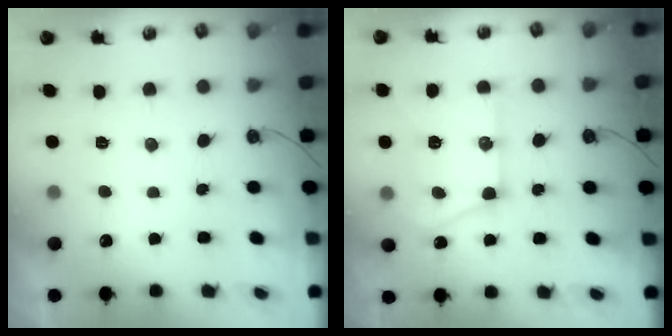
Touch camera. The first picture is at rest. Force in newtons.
{"total": 16.7, "press": 16.6, "slide": 1.4}